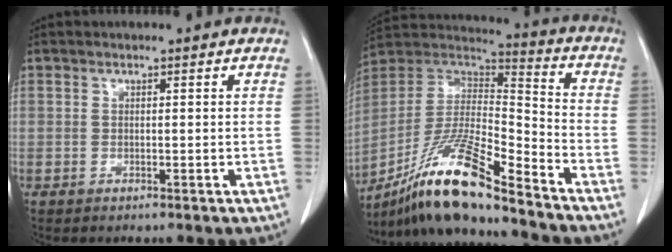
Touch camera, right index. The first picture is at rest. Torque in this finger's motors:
{"motor_torque": [0.66, -0.58, 0.38, 0.20]}